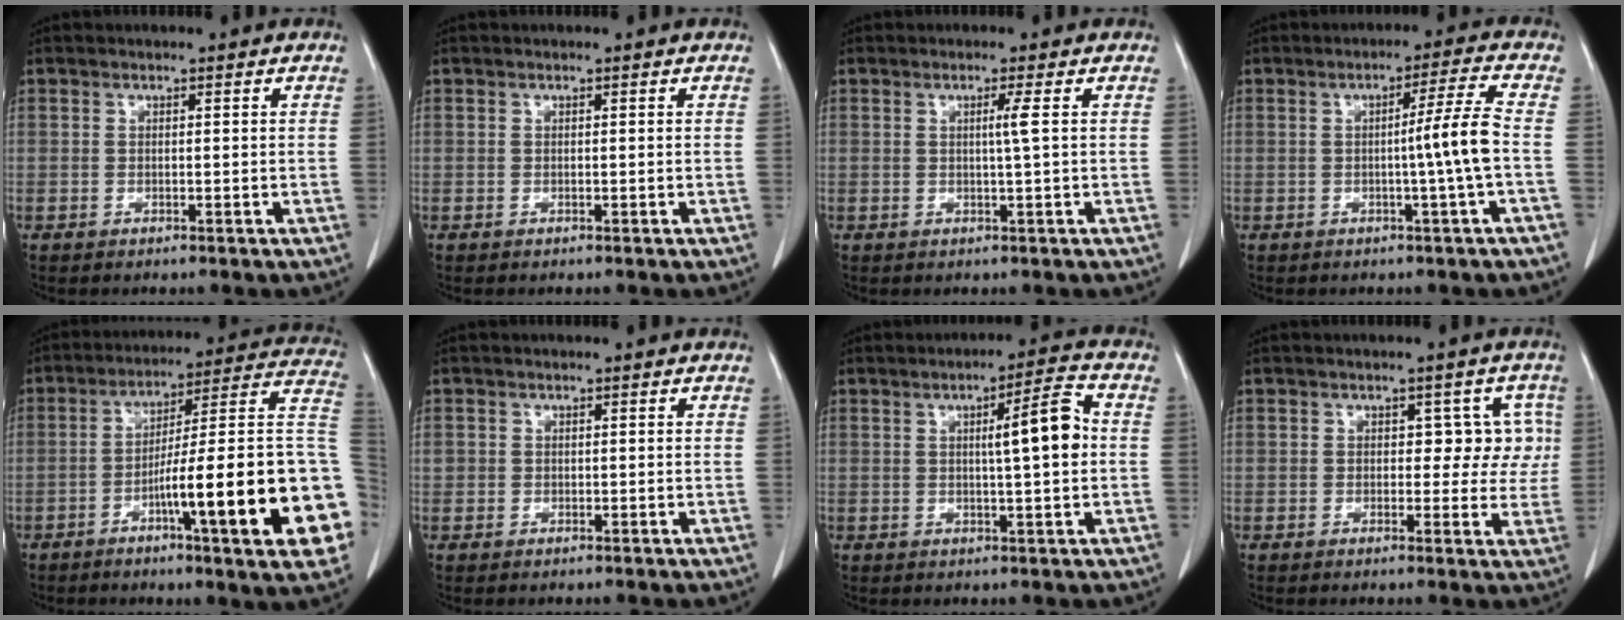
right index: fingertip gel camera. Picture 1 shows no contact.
{"total": 0.0}
{"total": 1.8, "force": [0.3, -0.7, 1.7], "torque": [-0.032, -0.003, 0.006]}
{"total": 5.8, "force": [-0.9, -1.8, 5.4], "torque": [-0.080, 0.003, -0.015]}
{"total": 24.4, "force": [-6.4, 1.3, 23.5], "torque": [-0.232, 0.013, -0.095]}
{"total": 0.8, "force": [0.1, 0.8, 0.1], "torque": [0.006, 0.005, -0.001]}
{"total": 7.0, "force": [0.6, 0.4, 7.0], "torque": [-0.102, 0.011, 0.005]}
{"total": 4.8, "force": [0.8, 3.1, 3.6], "torque": [-0.019, 0.020, 0.007]}